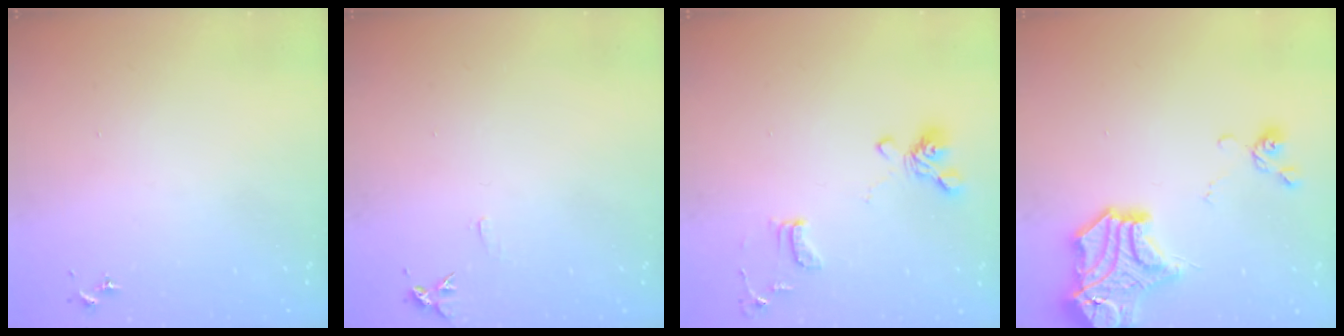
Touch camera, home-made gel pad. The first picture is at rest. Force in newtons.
{"total": 5.5, "press": 5.4, "slide": 0.6}
{"total": 12.3, "press": 12.2, "slide": 1.8}
{"total": 18.9, "press": 18.7, "slide": 2.7}